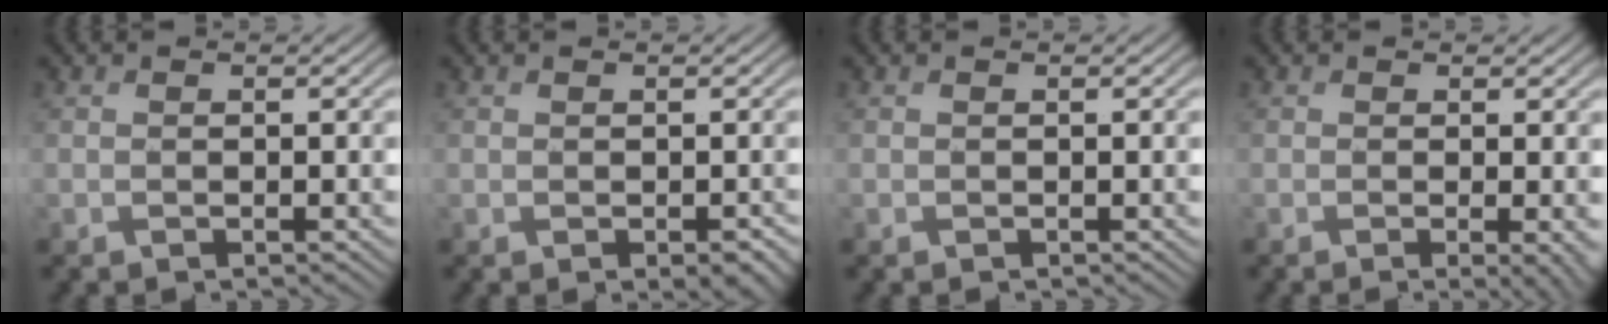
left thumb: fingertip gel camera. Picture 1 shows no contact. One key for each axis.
{"total": 1.9, "fx": -0.7, "fy": 1.0, "fz": 1.4, "tx": -0.020, "ty": -0.007, "tz": -0.006}
{"total": 0.0}
{"total": 2.8, "fx": -0.6, "fy": 0.6, "fz": 2.7, "tx": -0.042, "ty": -0.006, "tz": -0.012}